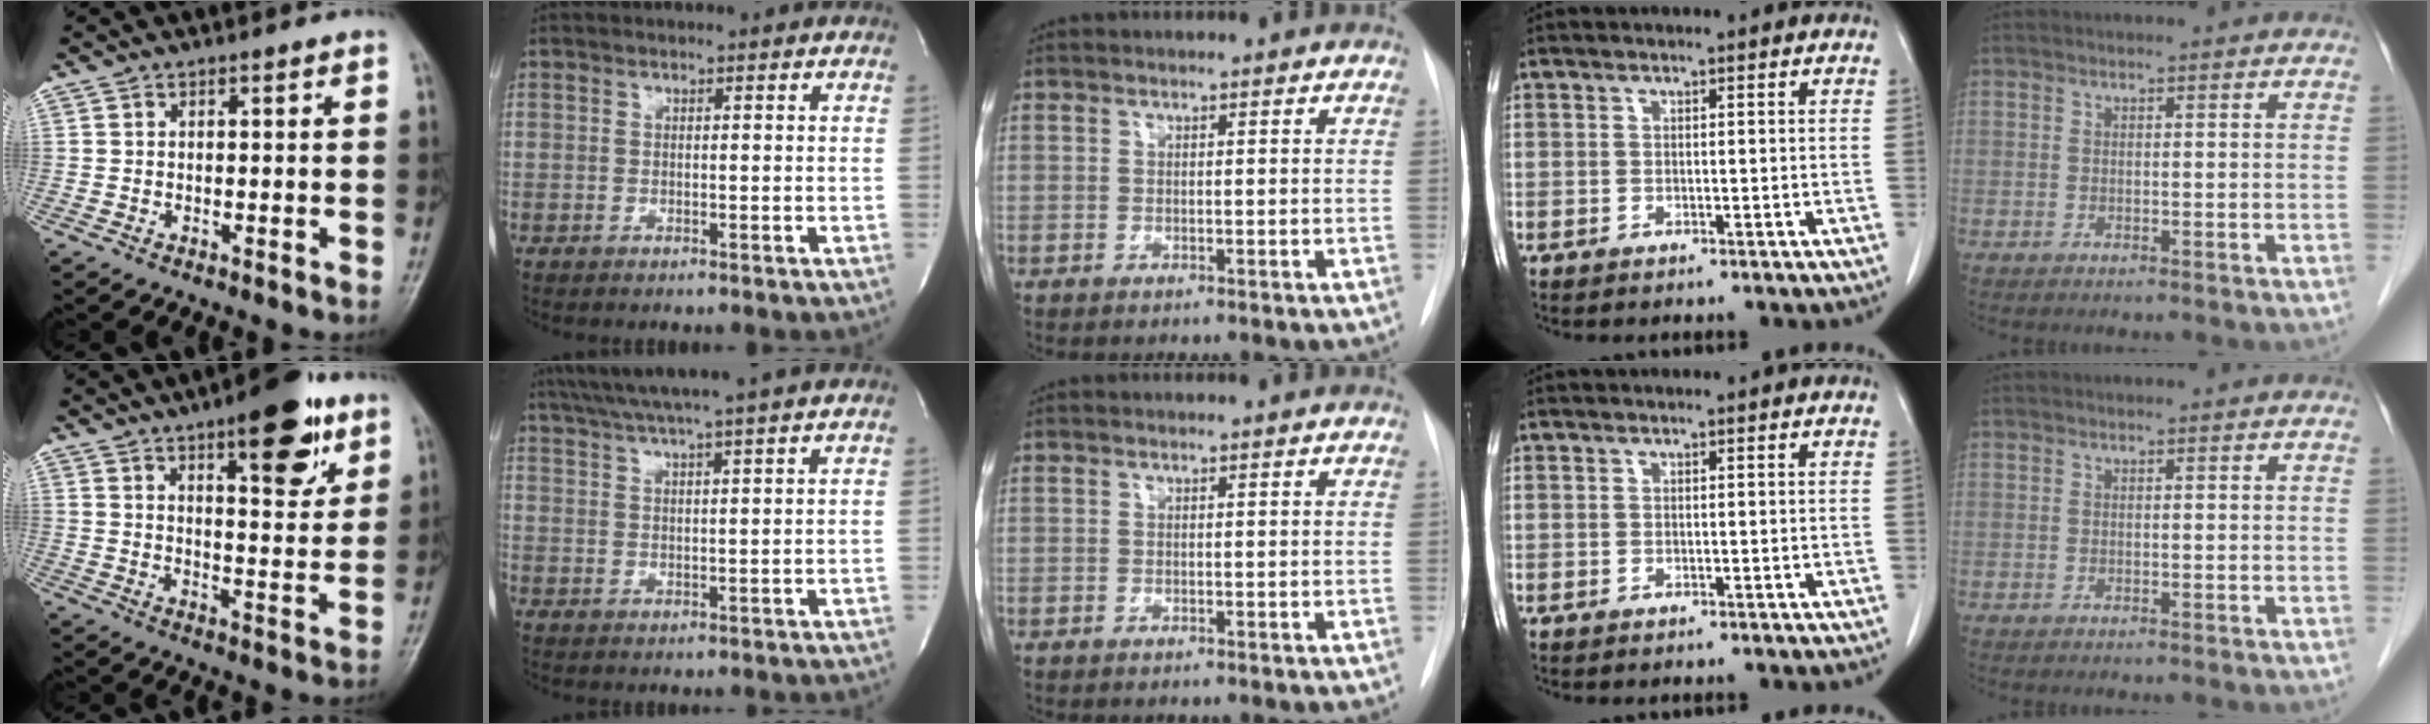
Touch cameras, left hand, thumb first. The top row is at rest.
{"thumb": {"total": 14.1, "force": [7.9, 5.0, 10.6], "torque": [-0.112, -0.038, 0.110]}, "index": {"total": 10.3, "force": [8.7, -1.8, 5.3], "torque": [-0.093, 0.018, 0.130]}}